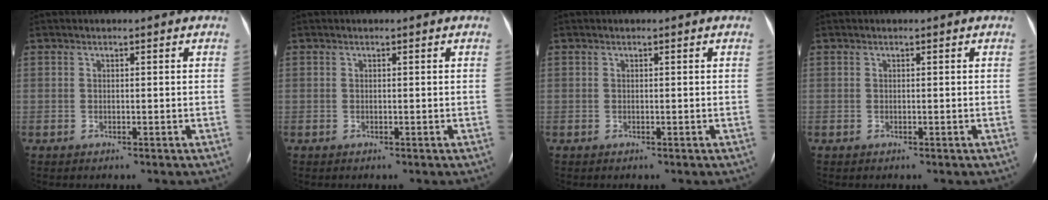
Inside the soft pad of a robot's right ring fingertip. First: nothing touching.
{"total": 0.0}
{"total": 0.0}
{"total": 0.0}